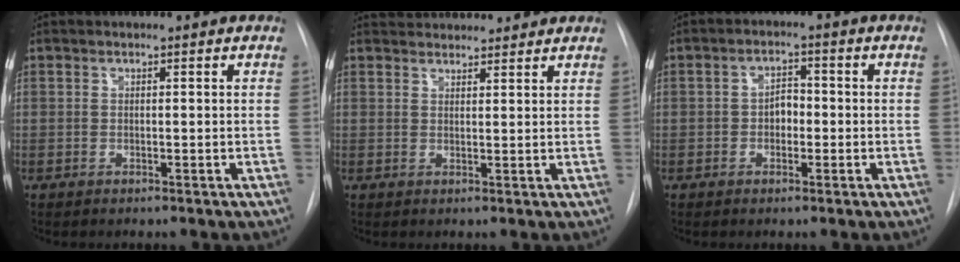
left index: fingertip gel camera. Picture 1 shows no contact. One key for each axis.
{"total": 7.5, "fx": 7.2, "fy": 1.7, "fz": 1.3, "tx": -0.014, "ty": 0.031, "tz": 0.094}
{"total": 3.0, "fx": -0.5, "fy": 2.0, "fz": 2.2, "tx": -0.034, "ty": 0.012, "tz": -0.010}